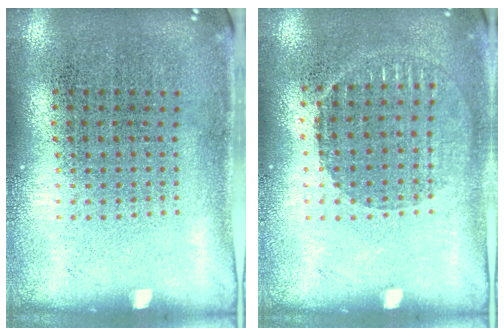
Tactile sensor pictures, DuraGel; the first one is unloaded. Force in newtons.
{"total": 1.0, "press": 1.0, "slide": 0.1}